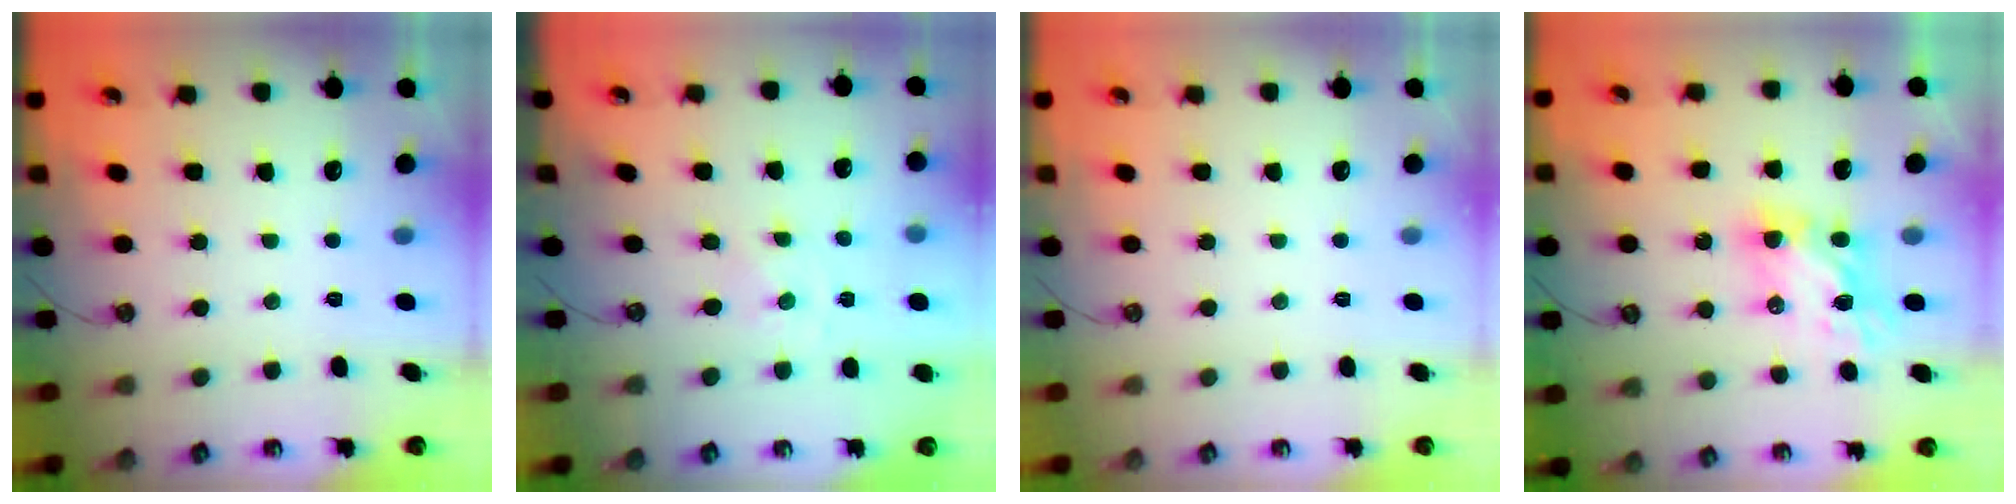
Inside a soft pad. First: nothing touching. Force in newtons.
{"total": 0.0}
{"total": 0.0}
{"total": 5.9, "press": 5.9, "slide": 0.2}